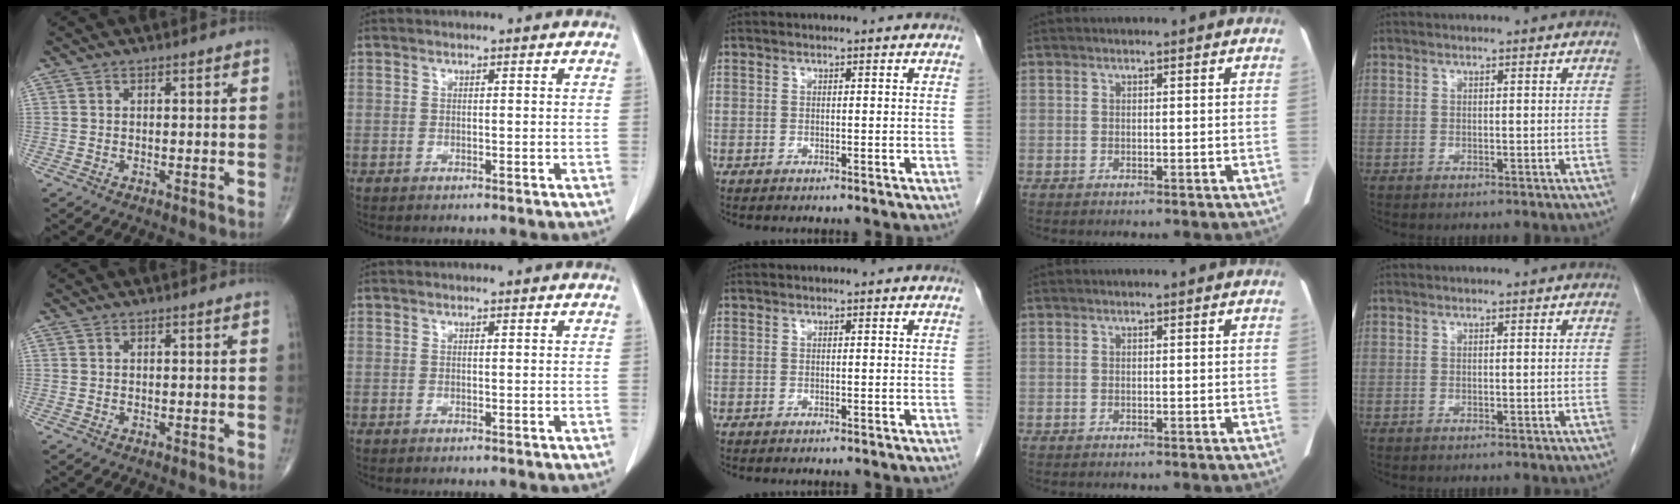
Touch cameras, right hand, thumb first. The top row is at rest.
{}